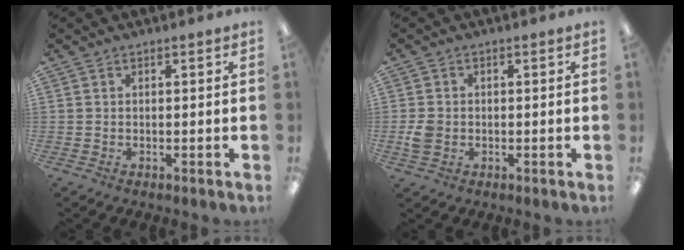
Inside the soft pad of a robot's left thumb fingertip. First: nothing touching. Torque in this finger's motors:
{"motor_torque": [-0.35, 0.37, 0.09, -0.11, 0.00]}